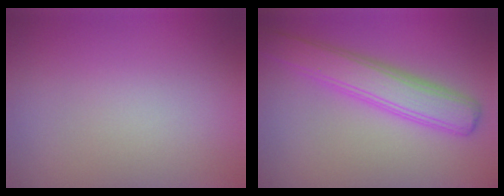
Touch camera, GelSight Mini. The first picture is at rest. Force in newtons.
{"total": 4.8, "press": 4.8, "slide": 0.3}